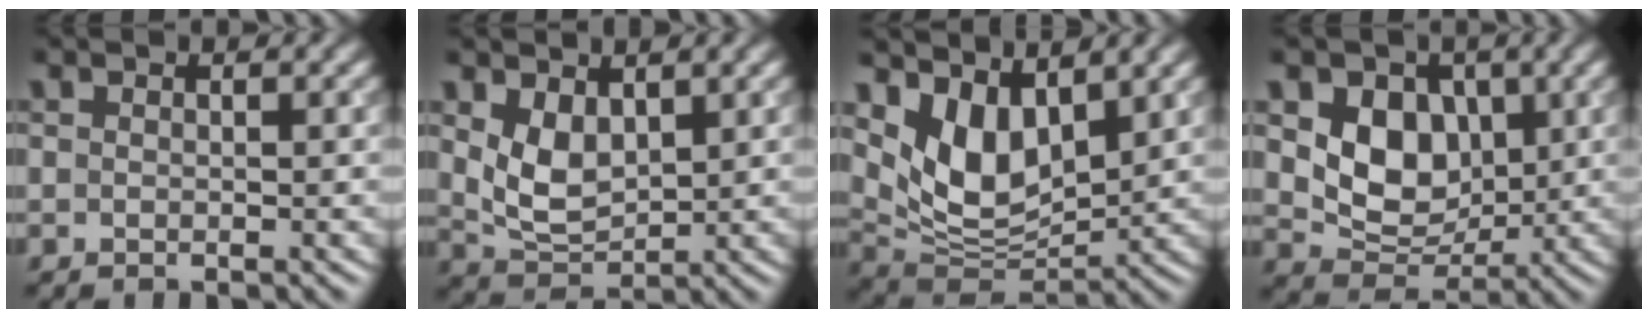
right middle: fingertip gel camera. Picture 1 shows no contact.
{"total": 3.7, "force": [1.3, 2.3, 2.6], "torque": [-0.062, -0.006, 0.034]}
{"total": 6.5, "force": [3.2, 3.6, 4.4], "torque": [-0.090, -0.020, 0.062]}
{"total": 6.3, "force": [1.3, 4.8, 3.8], "torque": [-0.067, -0.009, 0.021]}